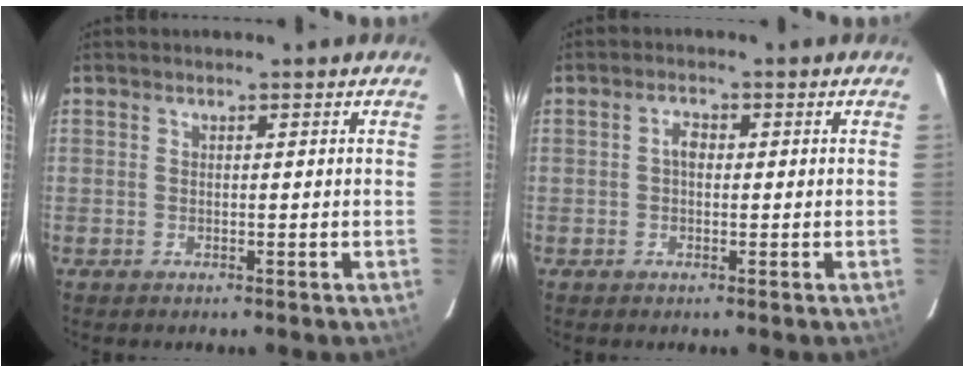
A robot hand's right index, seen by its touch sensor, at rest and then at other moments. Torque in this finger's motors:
{"motor_torque": [0.26, 0.00, 0.08, 0.04]}